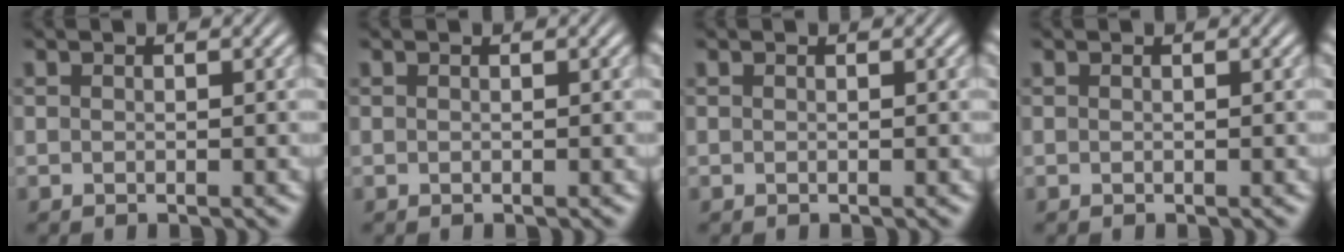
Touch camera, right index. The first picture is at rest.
{"total": 0.0}
{"total": 0.0}
{"total": 0.0}